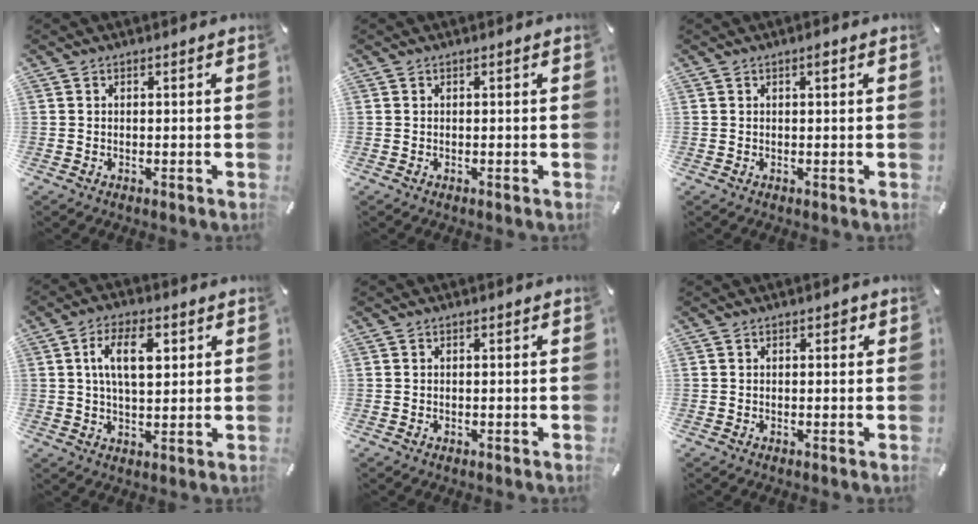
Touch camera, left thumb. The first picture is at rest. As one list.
[{"total": 0.0}, {"total": 1.3, "force": [0.6, 0.4, 1.1], "torque": [-0.023, 0.002, 0.009]}, {"total": 10.1, "force": [2.9, 5.2, 8.1], "torque": [-0.148, 0.002, 0.044]}, {"total": 0.0}, {"total": 1.0, "force": [0.3, 0.8, 0.6], "torque": [-0.005, 0.004, 0.001]}]